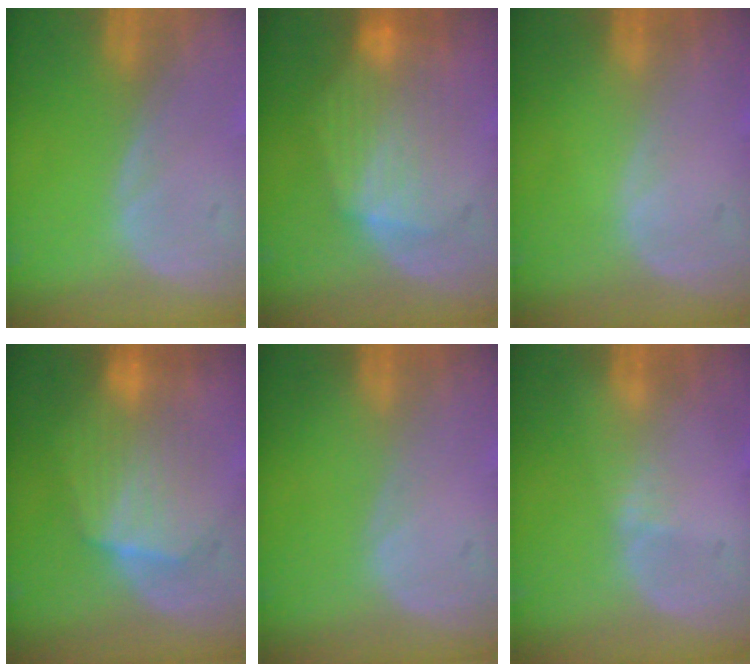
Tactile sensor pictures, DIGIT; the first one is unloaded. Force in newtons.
{"total": 8.9, "press": 8.2, "slide": 3.4}
{"total": 0.0}
{"total": 7.1, "press": 7.0, "slide": 1.3}
{"total": 0.0}
{"total": 1.3, "press": 1.1, "slide": 0.8}